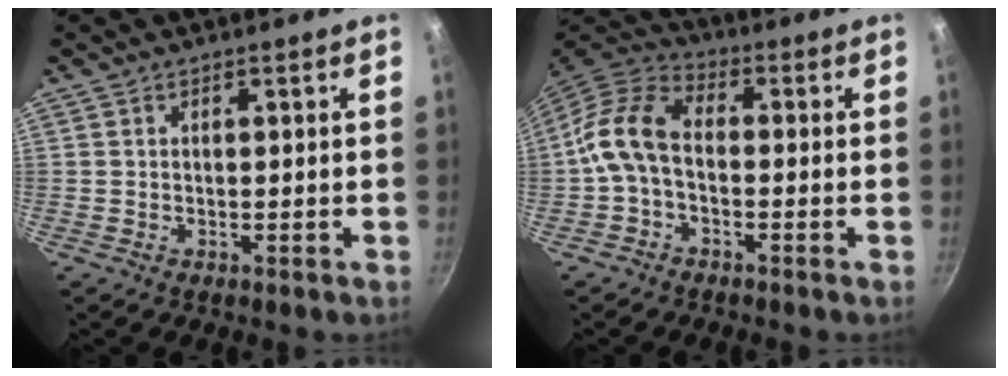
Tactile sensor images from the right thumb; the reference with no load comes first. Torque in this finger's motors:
{"motor_torque": [0.11, 0.28, 0.98, -0.37, 0.25]}